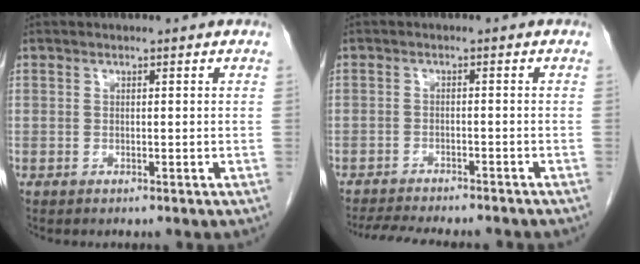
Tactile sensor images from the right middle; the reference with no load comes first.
{"total": 12.0, "force": [-10.8, 1.9, 4.7], "torque": [-0.081, -0.012, -0.143]}